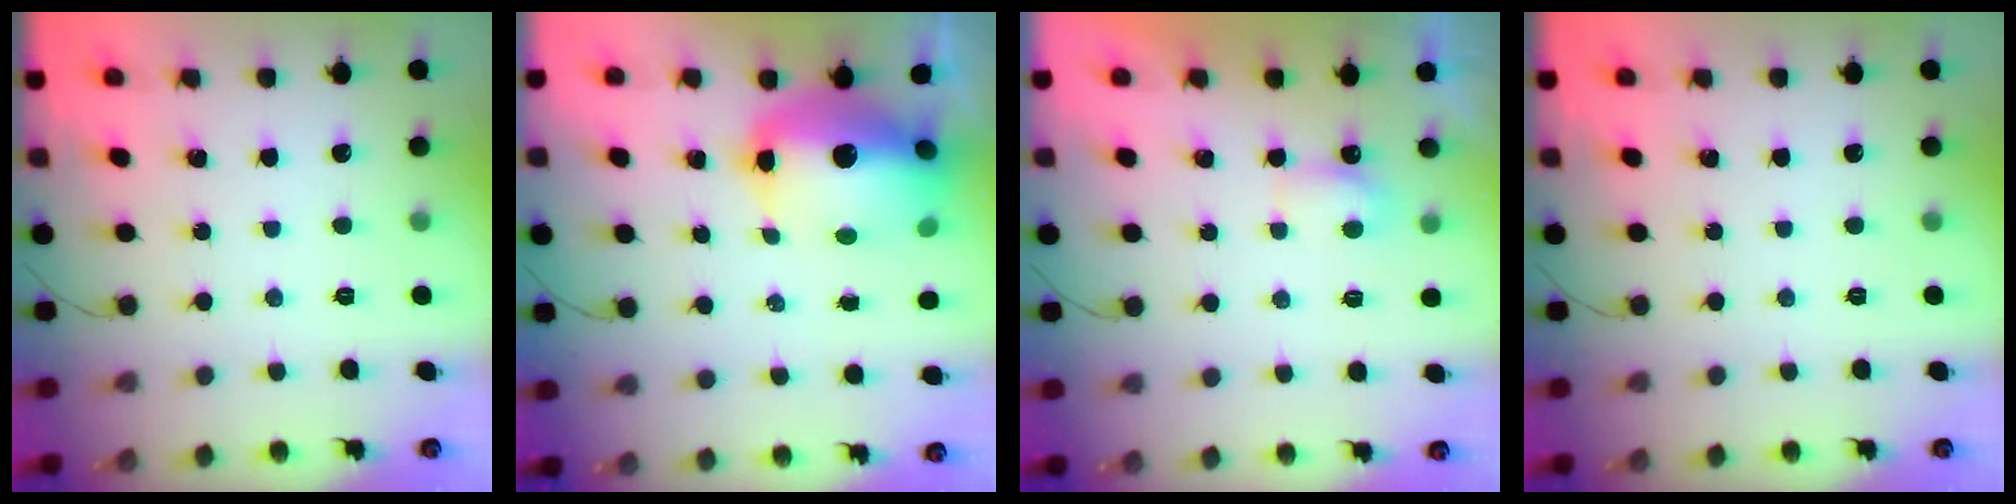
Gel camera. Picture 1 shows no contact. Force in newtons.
{"total": 16.0, "press": 15.6, "slide": 3.5}
{"total": 3.7, "press": 3.5, "slide": 1.1}
{"total": 0.0}